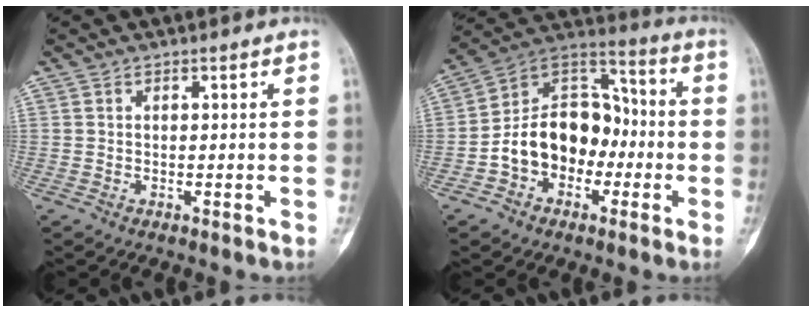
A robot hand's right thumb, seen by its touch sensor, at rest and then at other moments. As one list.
[{"total": 16.1, "force": [-3.6, 11.9, 10.3], "torque": [-0.127, 0.057, -0.070]}]